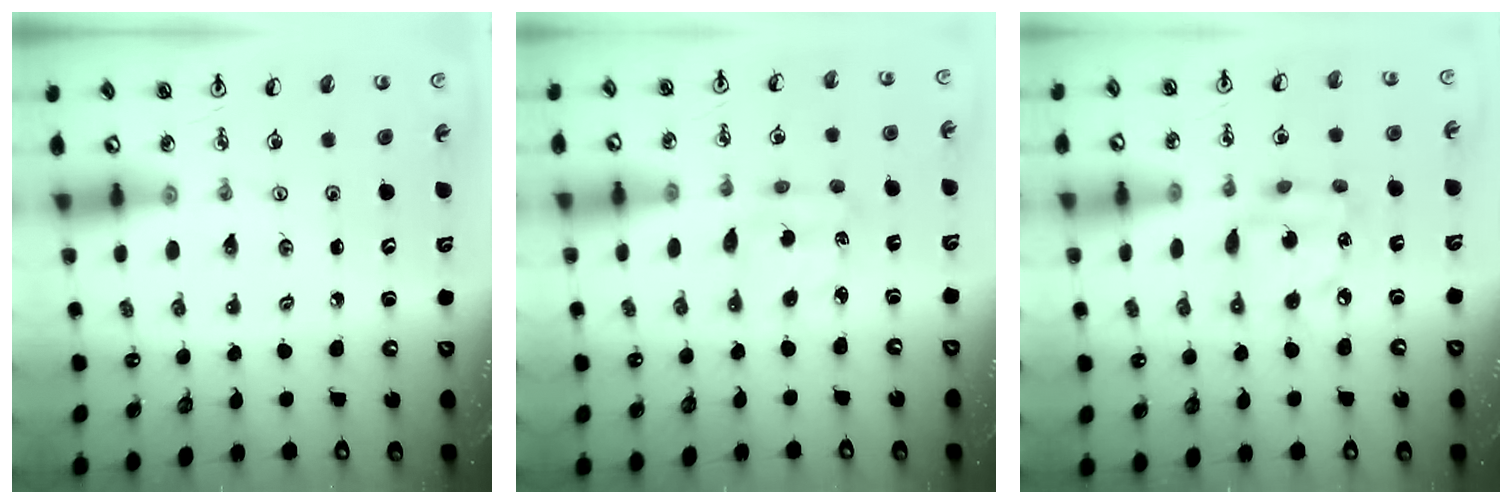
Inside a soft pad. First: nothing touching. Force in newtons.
{"total": 2.9, "press": 2.9, "slide": 0.6}
{"total": 10.6, "press": 10.5, "slide": 1.1}